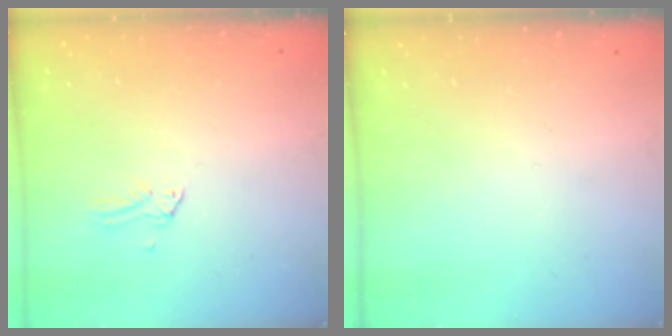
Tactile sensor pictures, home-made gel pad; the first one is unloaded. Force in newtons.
{"total": 0.0}